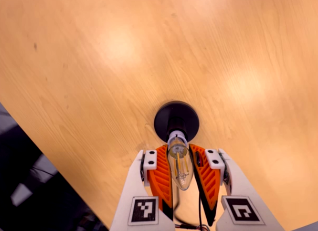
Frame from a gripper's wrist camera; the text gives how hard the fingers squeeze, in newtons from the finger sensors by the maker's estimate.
{"total": 18.0, "left": 17.2, "right": 18.9}